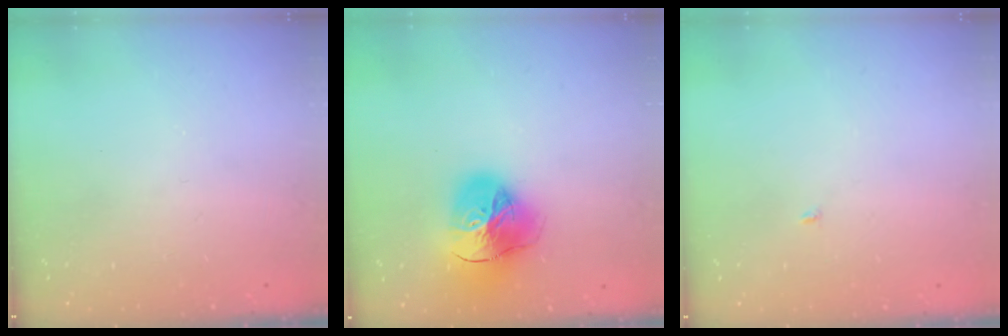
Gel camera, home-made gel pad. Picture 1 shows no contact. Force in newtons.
{"total": 23.3, "press": 23.2, "slide": 2.4}
{"total": 1.9, "press": 1.9, "slide": 0.2}